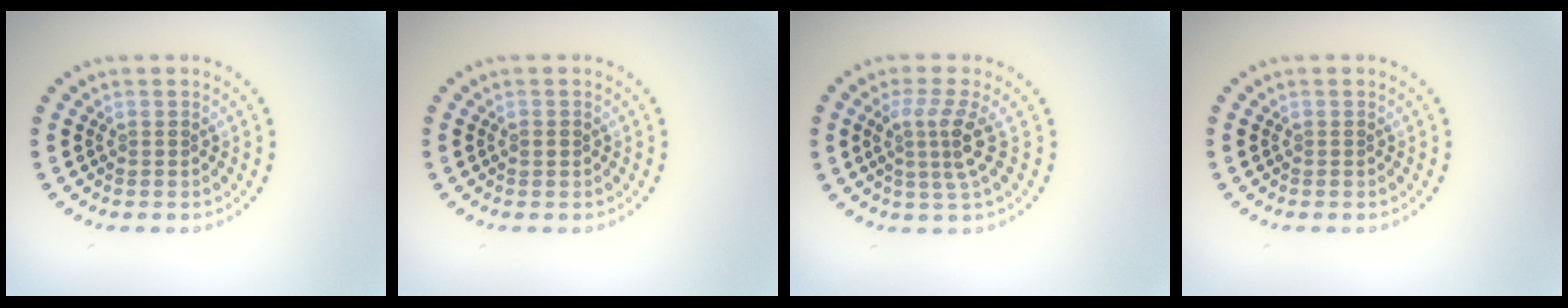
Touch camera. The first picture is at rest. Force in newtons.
{"total": 0.8, "press": 0.8, "slide": 0.1}
{"total": 3.1, "press": 2.2, "slide": 2.2}
{"total": 0.0}